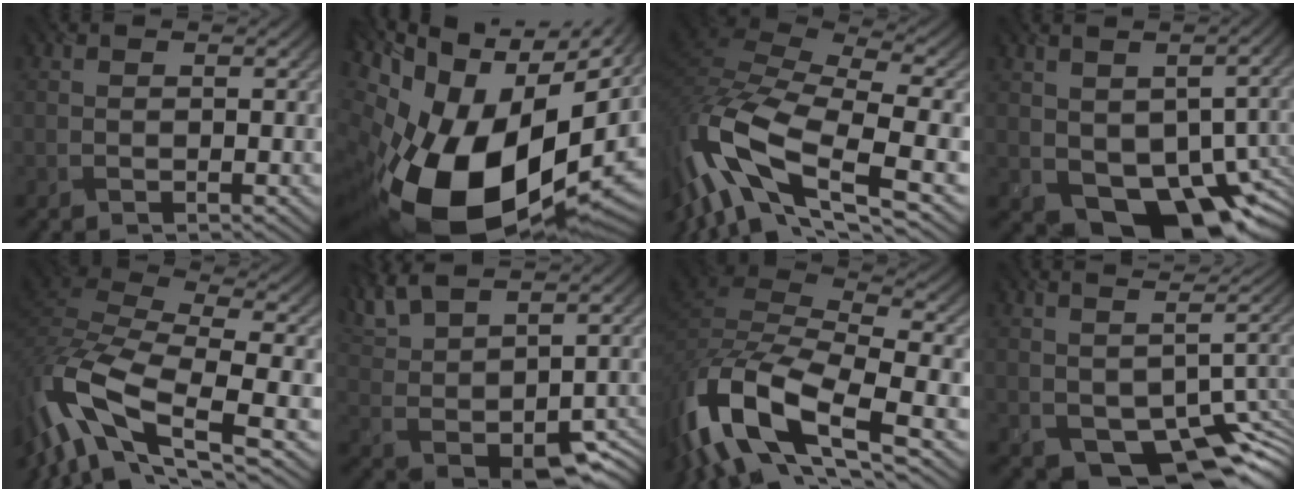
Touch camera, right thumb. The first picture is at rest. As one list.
[{"total": 20.8, "force": [-2.7, 12.9, 16.1], "torque": [-0.346, -0.051, -0.028]}, {"total": 16.6, "force": [-5.3, 6.5, 14.3], "torque": [-0.346, -0.003, -0.092]}, {"total": 15.5, "force": [-3.9, 9.7, 11.4], "torque": [-0.168, -0.047, -0.031]}, {"total": 15.3, "force": [-7.4, 5.9, 12.0], "torque": [-0.297, -0.004, -0.141]}, {"total": 9.5, "force": [4.0, 4.6, 7.3], "torque": [-0.164, -0.007, 0.091]}, {"total": 17.5, "force": [-8.5, 6.7, 13.7], "torque": [-0.334, -0.030, -0.143]}, {"total": 10.4, "force": [-2.4, 5.9, 8.2], "torque": [-0.120, -0.022, -0.018]}]